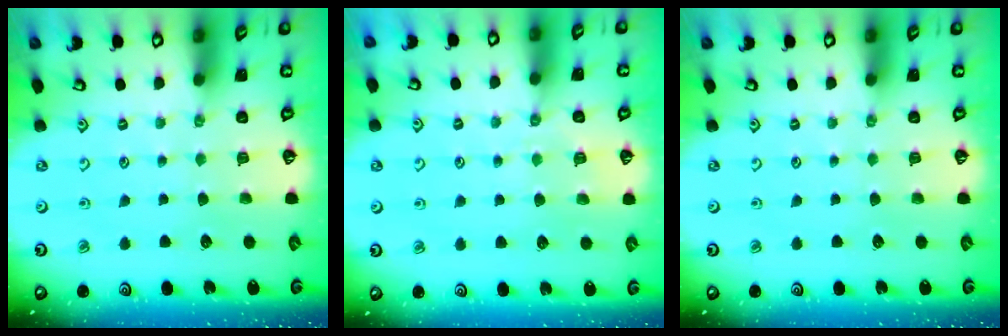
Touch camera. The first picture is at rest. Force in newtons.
{"total": 2.9, "press": 2.8, "slide": 0.6}
{"total": 0.0}